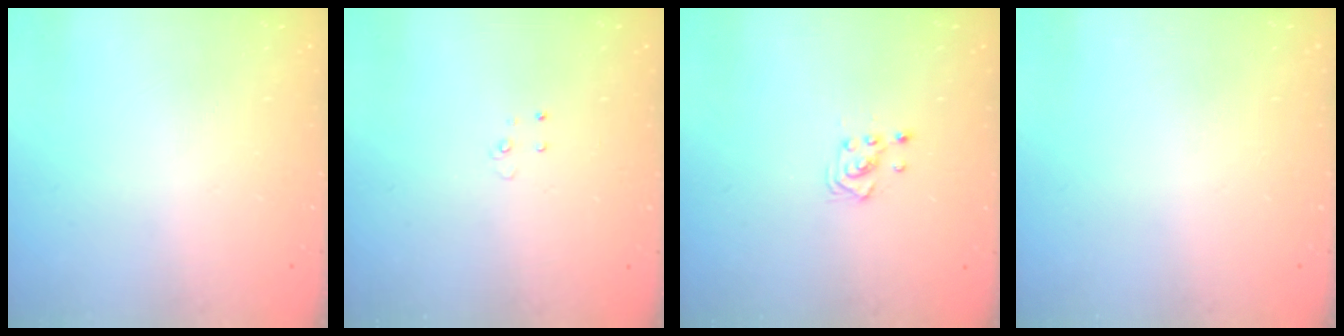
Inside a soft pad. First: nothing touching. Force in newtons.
{"total": 2.7, "press": 2.7, "slide": 0.2}
{"total": 3.1, "press": 3.1, "slide": 0.3}
{"total": 0.0}